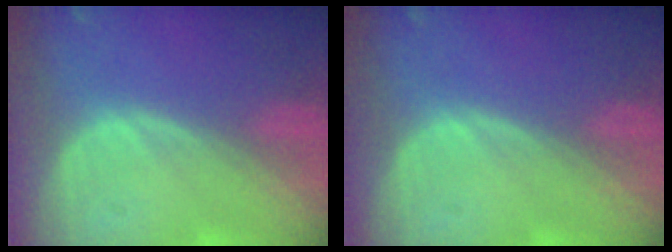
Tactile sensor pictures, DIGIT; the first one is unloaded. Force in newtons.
{"total": 0.0}